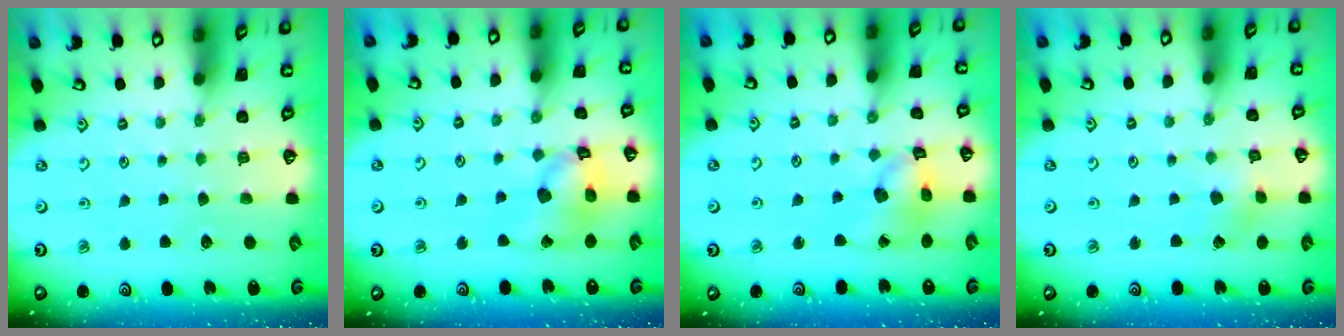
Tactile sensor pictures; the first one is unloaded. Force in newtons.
{"total": 13.5, "press": 13.4, "slide": 1.8}
{"total": 12.0, "press": 11.9, "slide": 1.5}
{"total": 2.2, "press": 2.2, "slide": 0.3}